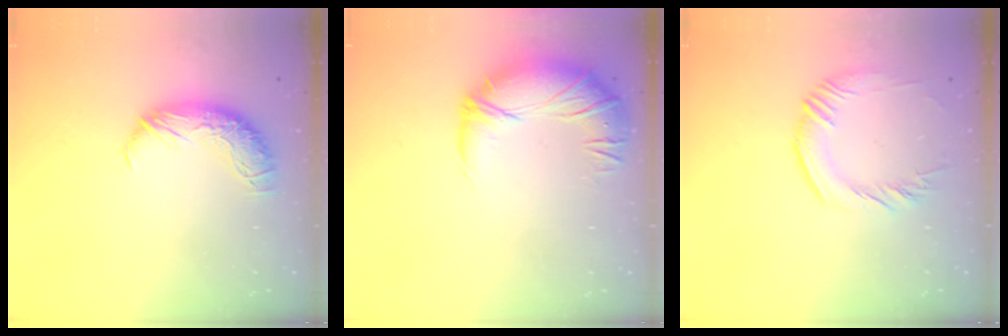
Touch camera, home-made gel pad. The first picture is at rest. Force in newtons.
{"total": 2.9, "press": 0.4, "slide": 2.9}
{"total": 1.5, "press": 1.0, "slide": 1.1}